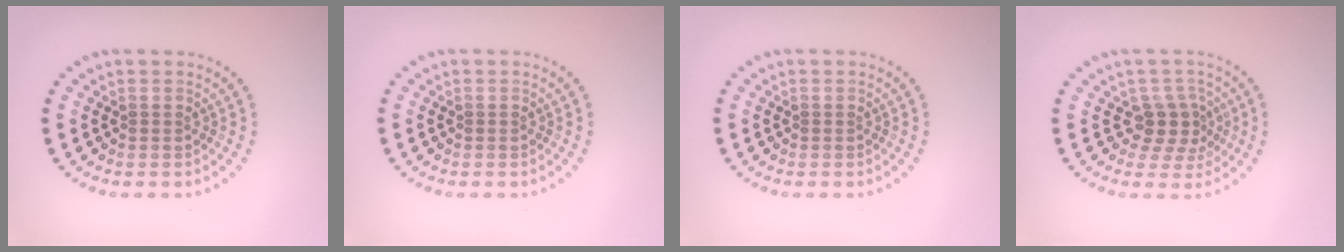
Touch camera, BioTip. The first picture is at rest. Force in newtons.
{"total": 0.0}
{"total": 0.0}
{"total": 2.9, "press": 2.2, "slide": 1.8}